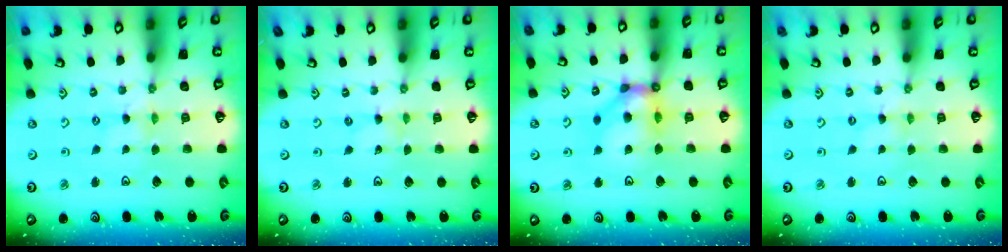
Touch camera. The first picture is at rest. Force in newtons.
{"total": 0.0}
{"total": 11.4, "press": 11.3, "slide": 1.8}
{"total": 0.0}